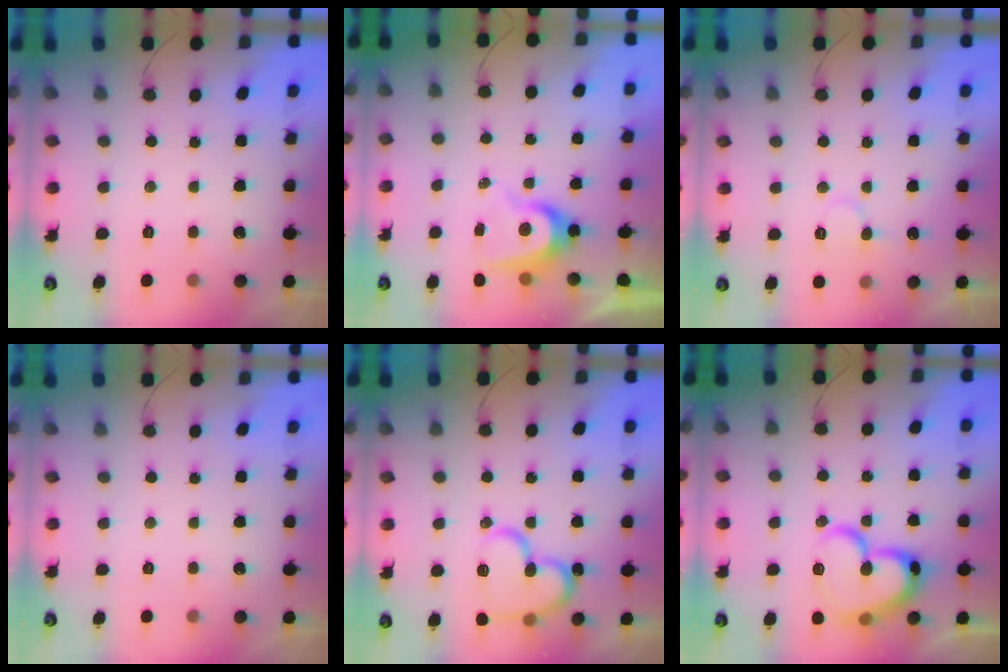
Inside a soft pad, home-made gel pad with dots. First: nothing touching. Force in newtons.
{"total": 7.2, "press": 7.2, "slide": 0.2}
{"total": 7.7, "press": 7.7, "slide": 0.4}
{"total": 0.0}
{"total": 17.4, "press": 17.3, "slide": 1.8}
{"total": 20.0, "press": 19.9, "slide": 2.4}